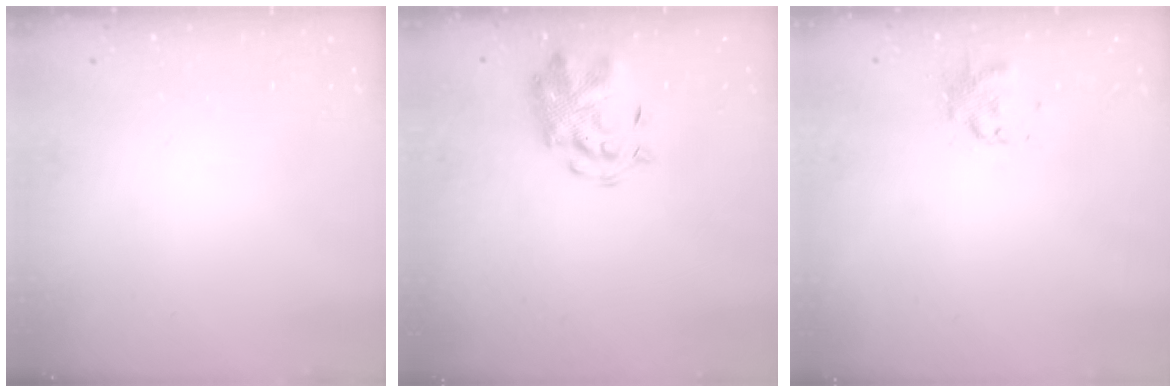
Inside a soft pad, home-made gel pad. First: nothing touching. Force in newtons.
{"total": 3.7, "press": 3.5, "slide": 1.2}
{"total": 0.9, "press": 0.8, "slide": 0.4}